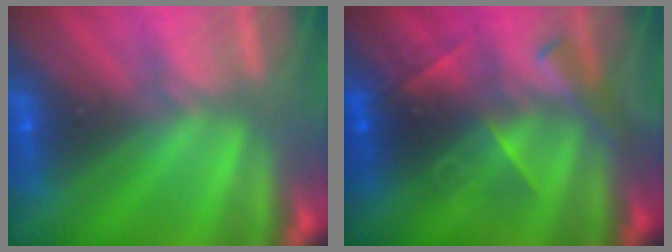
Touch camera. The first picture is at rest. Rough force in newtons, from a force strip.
{"total": 2.9}